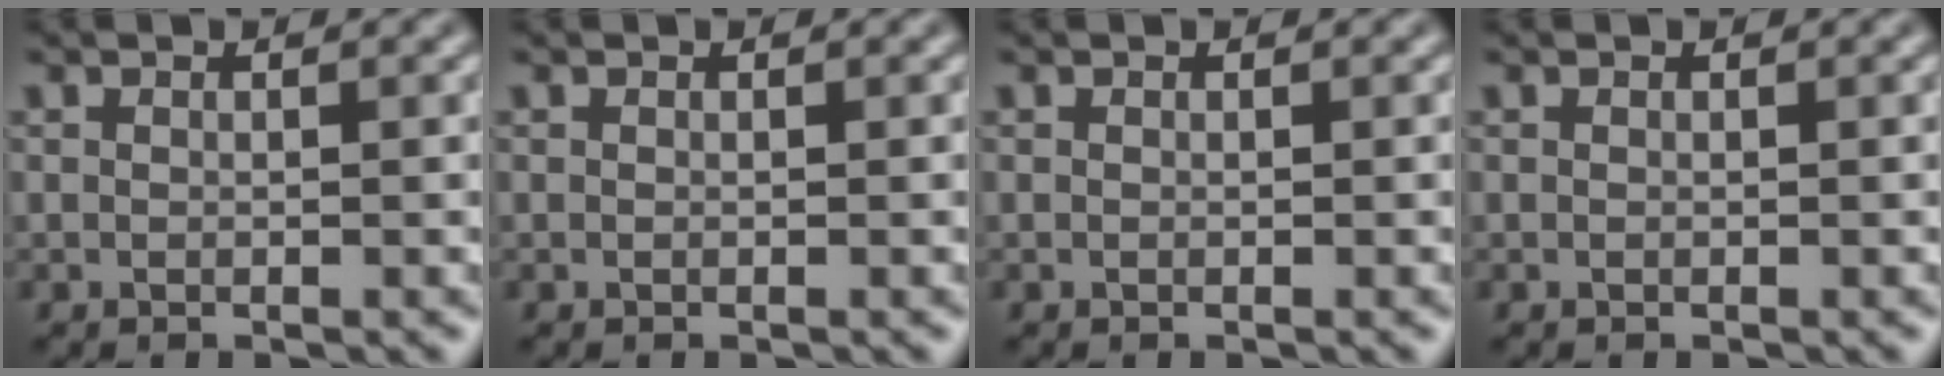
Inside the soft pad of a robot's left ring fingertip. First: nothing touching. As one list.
[{"total": 0.0}, {"total": 0.0}, {"total": 0.0}]